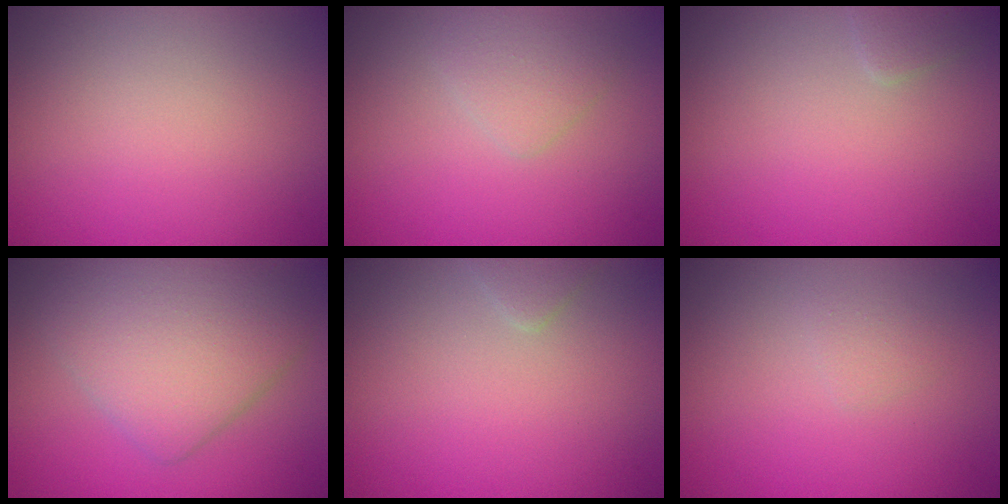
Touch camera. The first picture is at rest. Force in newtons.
{"total": 1.7, "press": 1.7, "slide": 0.1}
{"total": 0.9, "press": 0.9, "slide": 0.1}
{"total": 6.2, "press": 6.1, "slide": 0.5}
{"total": 0.9, "press": 0.9, "slide": 0.1}
{"total": 0.8, "press": 0.8, "slide": 0.0}